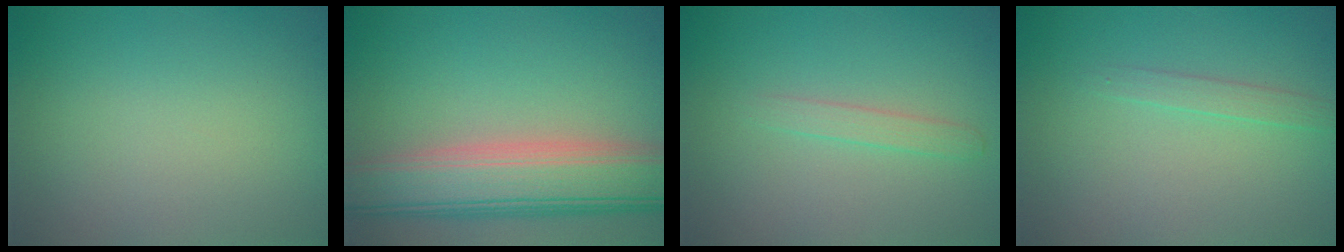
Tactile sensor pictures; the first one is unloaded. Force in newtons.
{"total": 8.6, "press": 8.6, "slide": 0.8}
{"total": 1.2, "press": 1.2, "slide": 0.1}
{"total": 1.1, "press": 1.1, "slide": 0.2}